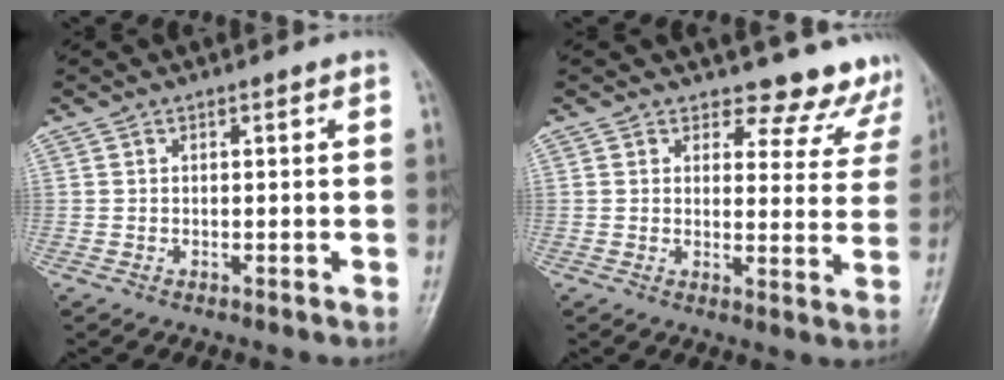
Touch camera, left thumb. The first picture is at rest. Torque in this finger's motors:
{"motor_torque": [-0.03, -0.11, -0.19, -0.24, 0.01]}